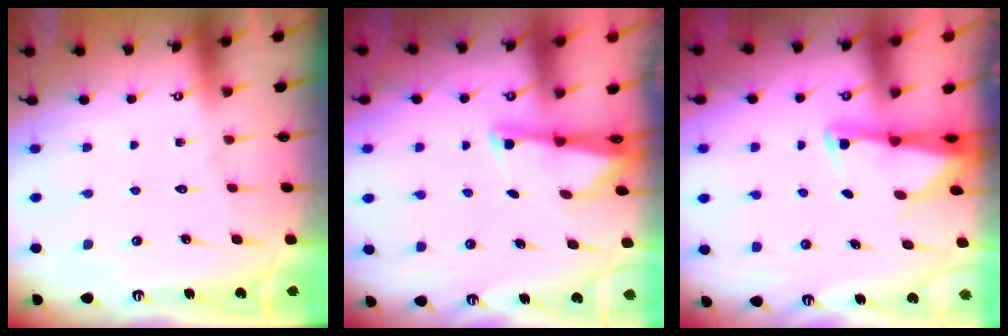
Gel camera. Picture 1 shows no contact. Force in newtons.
{"total": 1.8, "press": 1.7, "slide": 0.4}
{"total": 2.5, "press": 2.4, "slide": 0.5}